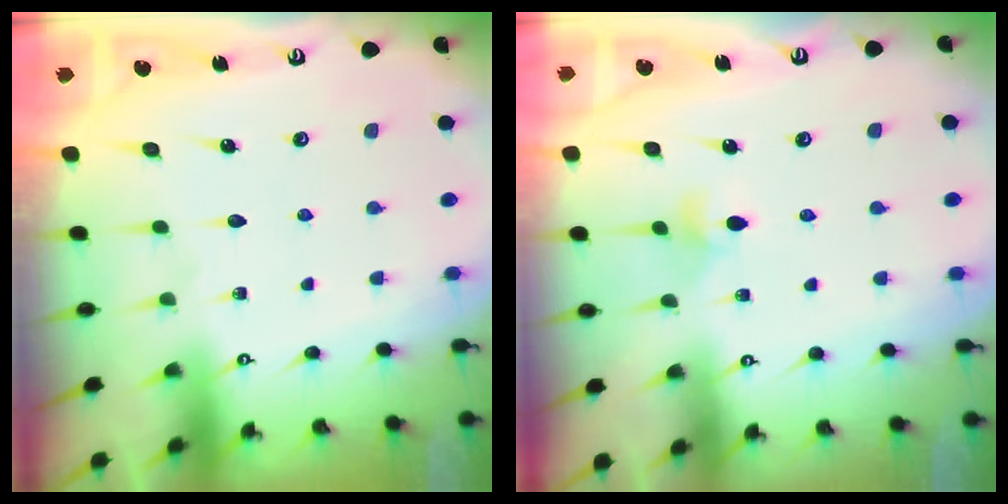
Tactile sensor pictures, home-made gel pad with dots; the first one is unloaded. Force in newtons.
{"total": 5.4, "press": 5.3, "slide": 0.6}